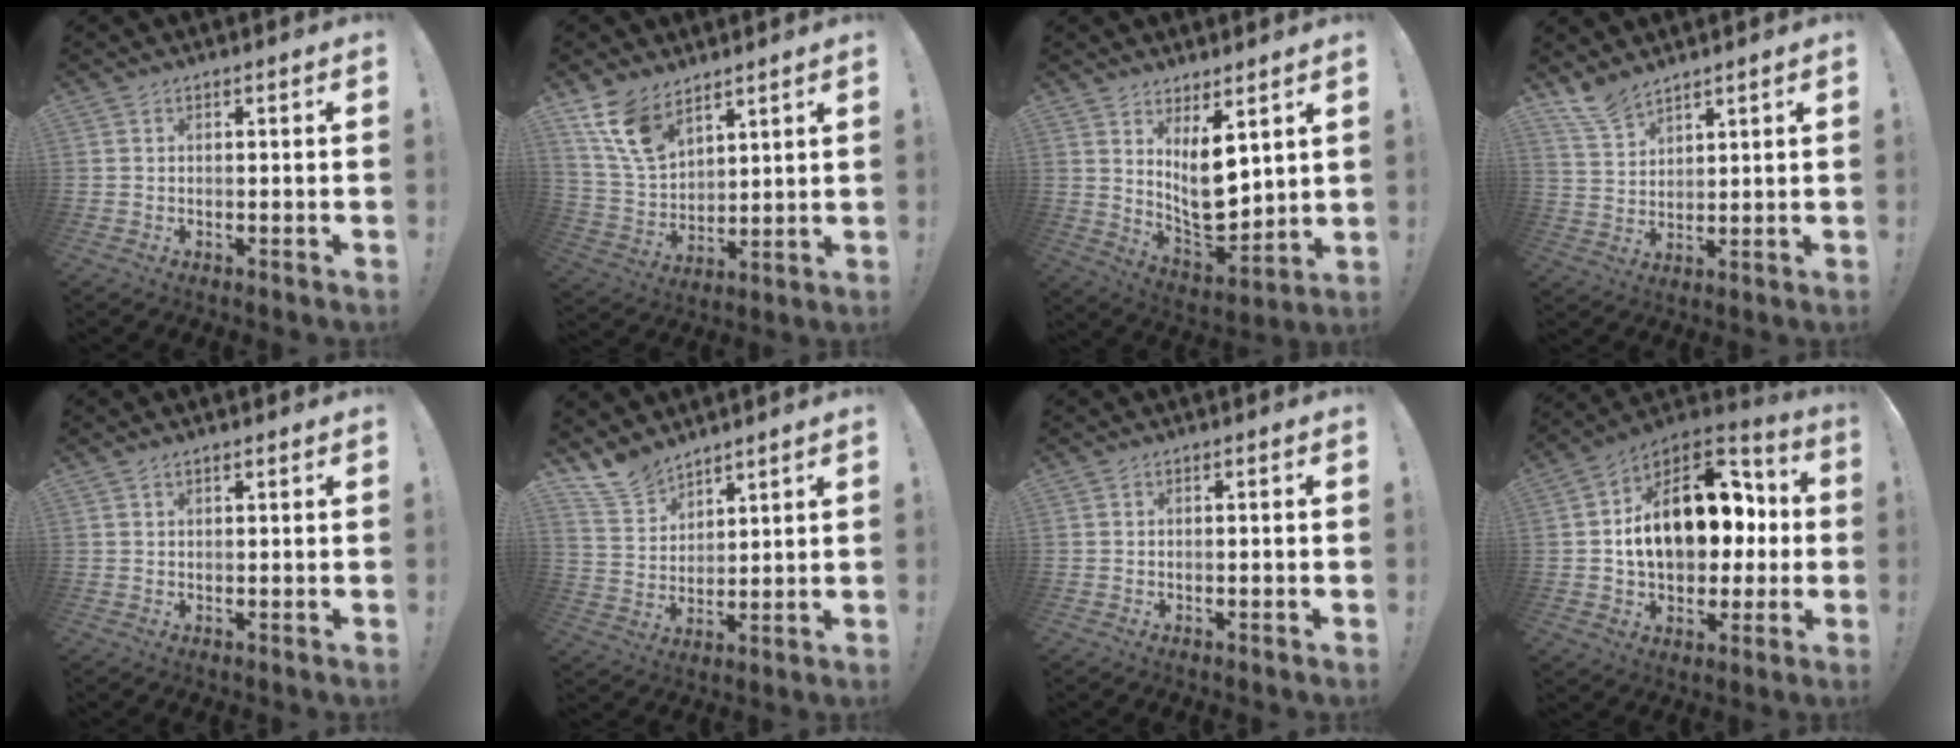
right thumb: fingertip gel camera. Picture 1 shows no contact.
{"total": 12.7, "force": [8.9, 6.9, 5.9], "torque": [-0.121, -0.047, 0.177]}
{"total": 12.0, "force": [4.6, 6.1, 9.2], "torque": [-0.143, -0.052, 0.091]}
{"total": 7.3, "force": [6.4, 2.7, 2.4], "torque": [-0.052, -0.039, 0.124]}
{"total": 1.1, "force": [0.9, 0.4, 0.5], "torque": [-0.007, -0.001, 0.016]}
{"total": 9.7, "force": [8.5, 4.3, 1.9], "torque": [-0.042, -0.065, 0.167]}
{"total": 0.9, "force": [-0.6, -0.1, 0.6], "torque": [-0.017, 0.004, -0.010]}
{"total": 21.2, "force": [2.5, 13.8, 16.0], "torque": [-0.248, 0.008, 0.053]}